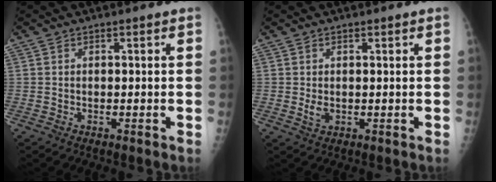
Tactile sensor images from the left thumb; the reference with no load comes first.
{"total": 2.0, "force": [0.1, 1.4, 1.4], "torque": [-0.023, -0.005, 0.006]}